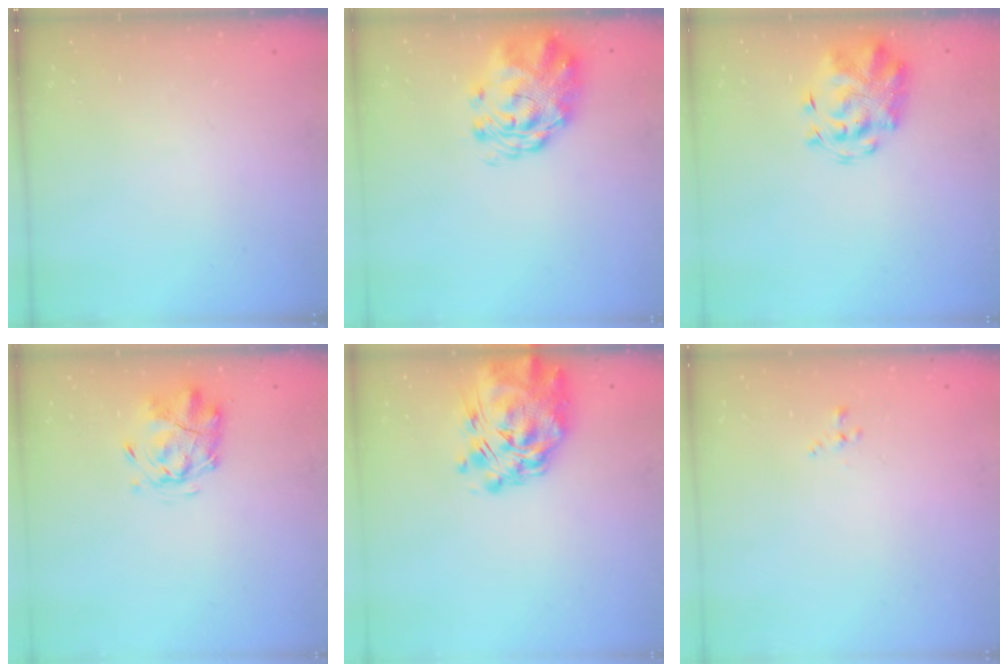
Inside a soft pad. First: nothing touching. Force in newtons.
{"total": 3.4, "press": 3.2, "slide": 1.1}
{"total": 3.7, "press": 3.4, "slide": 1.4}
{"total": 2.3, "press": 2.2, "slide": 0.6}
{"total": 12.2, "press": 11.2, "slide": 4.7}
{"total": 0.0}